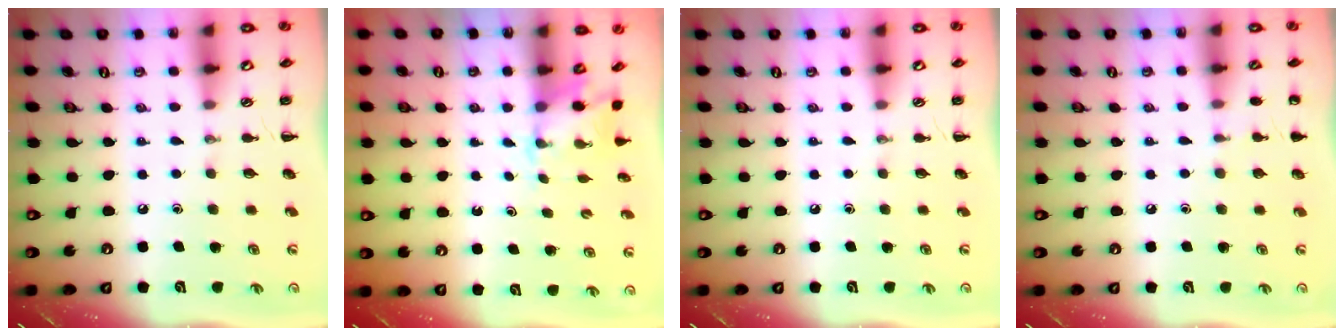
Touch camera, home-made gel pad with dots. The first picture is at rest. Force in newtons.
{"total": 1.7, "press": 1.5, "slide": 0.6}
{"total": 0.0}
{"total": 5.3, "press": 5.1, "slide": 1.5}